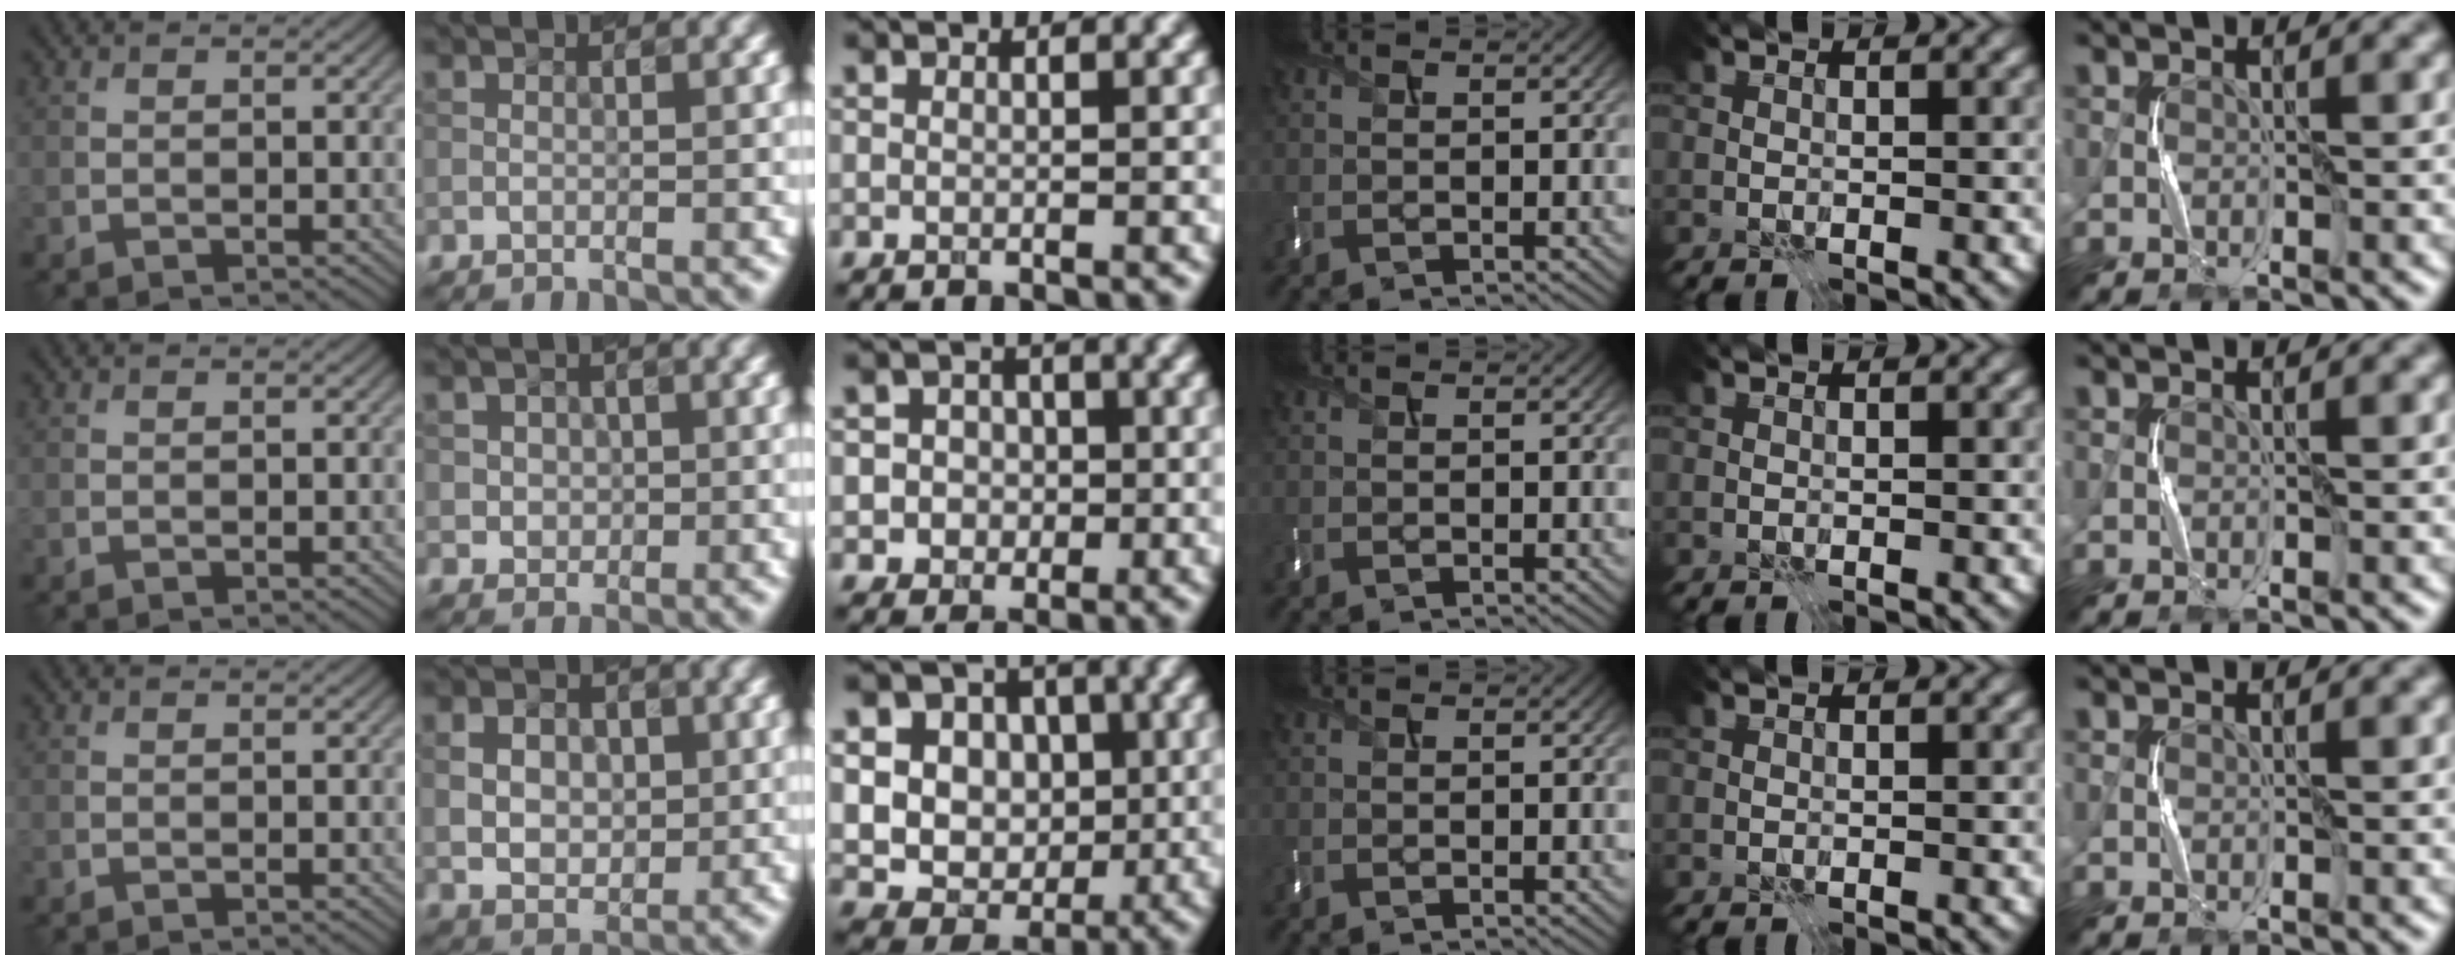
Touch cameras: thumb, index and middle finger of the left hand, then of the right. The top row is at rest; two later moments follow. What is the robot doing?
{"motion": "press", "object": "memory foam"}